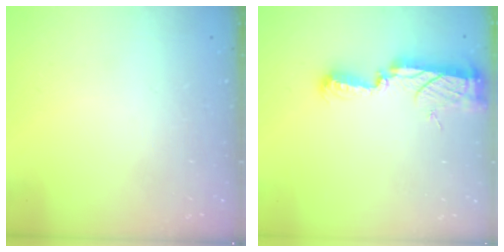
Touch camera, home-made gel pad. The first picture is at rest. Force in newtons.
{"total": 9.0, "press": 8.9, "slide": 0.8}